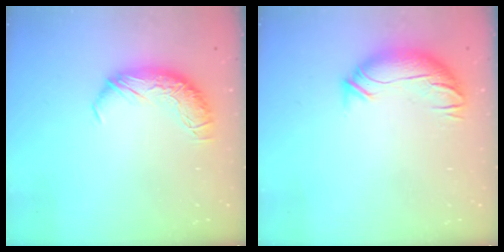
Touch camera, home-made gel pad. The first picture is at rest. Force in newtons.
{"total": 3.6, "press": 2.6, "slide": 2.5}